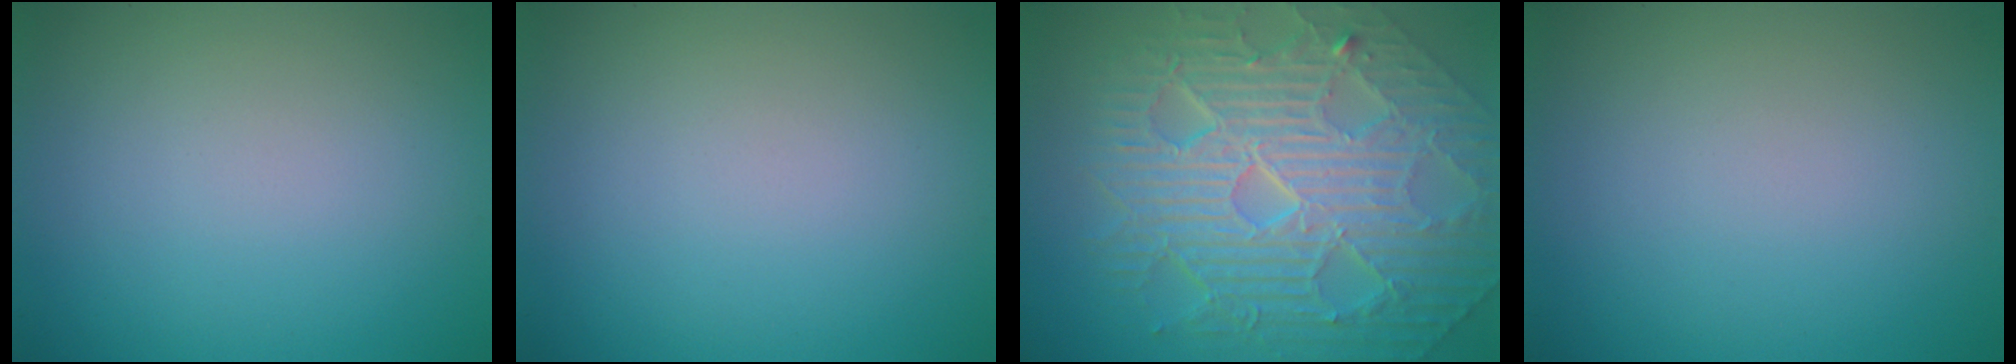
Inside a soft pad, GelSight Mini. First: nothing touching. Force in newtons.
{"total": 0.0}
{"total": 11.4, "press": 7.5, "slide": 8.5}
{"total": 0.0}